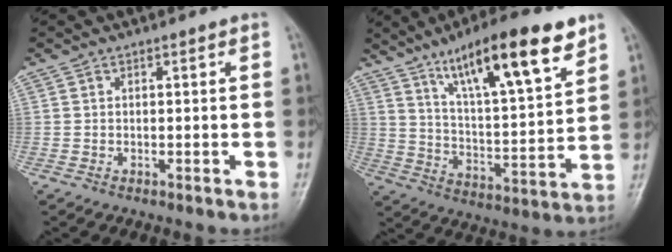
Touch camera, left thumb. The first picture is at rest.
{"total": 19.6, "force": [12.1, 4.4, 14.7], "torque": [-0.213, -0.050, 0.204]}